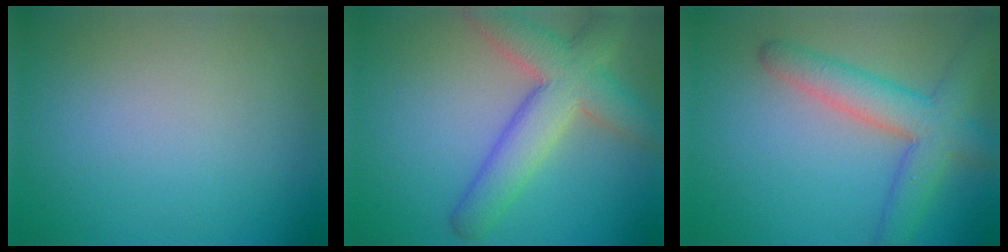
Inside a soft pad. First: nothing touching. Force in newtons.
{"total": 6.9, "press": 6.9, "slide": 0.3}
{"total": 5.5, "press": 5.5, "slide": 0.3}